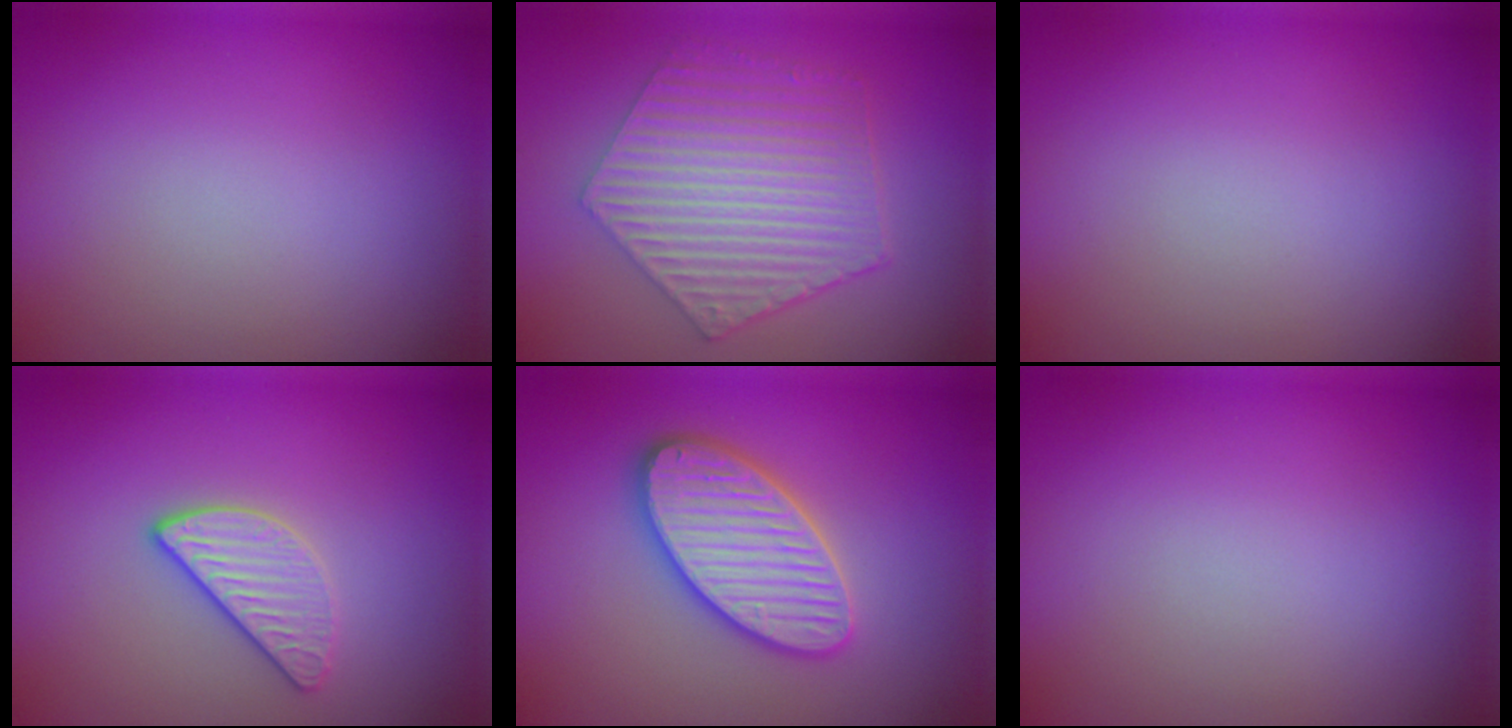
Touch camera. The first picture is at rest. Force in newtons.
{"total": 6.7, "press": 4.9, "slide": 4.6}
{"total": 0.0}
{"total": 2.6, "press": 2.5, "slide": 0.7}
{"total": 5.8, "press": 5.8, "slide": 0.7}
{"total": 0.0}